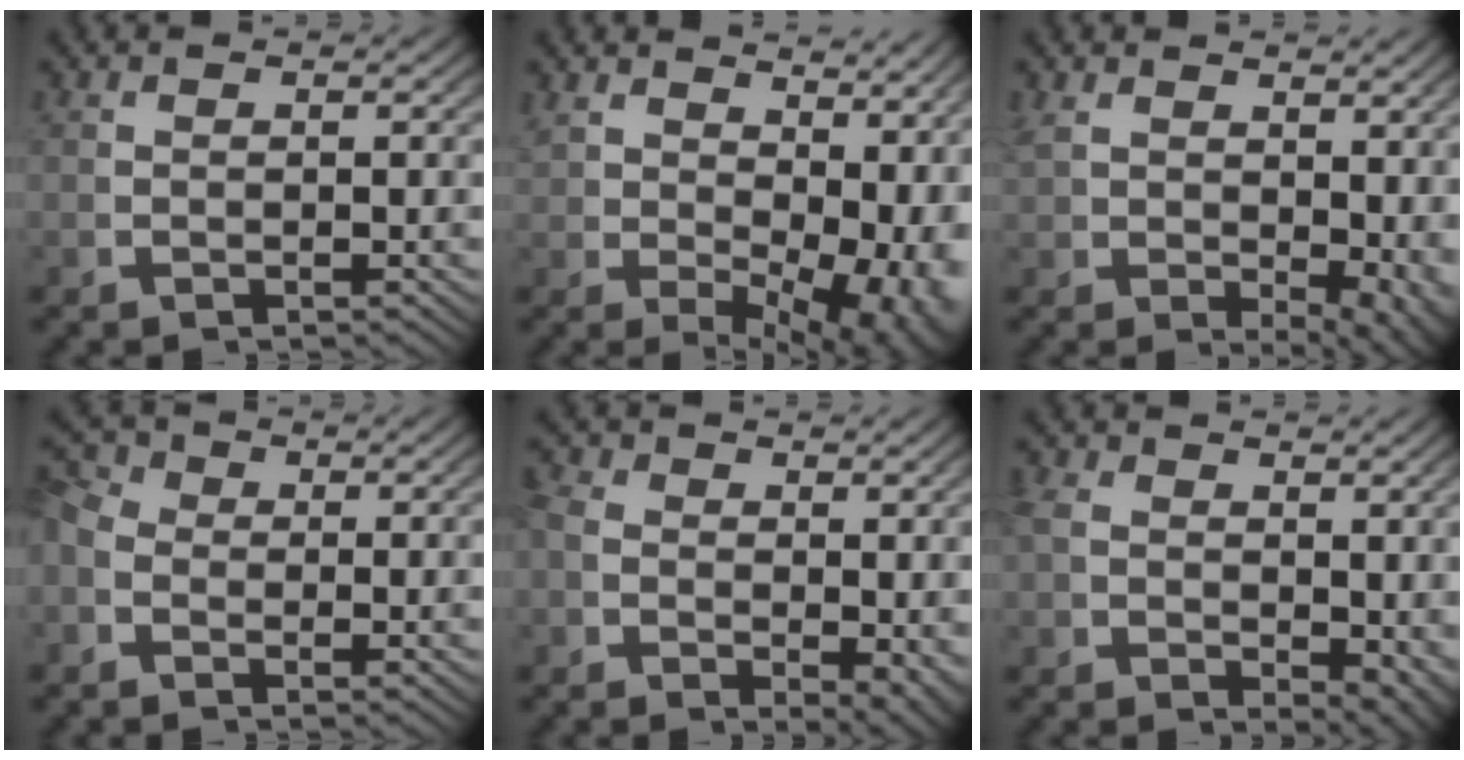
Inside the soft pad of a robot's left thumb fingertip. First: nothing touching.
{"total": 7.9, "force": [1.0, 4.4, 6.5], "torque": [-0.100, -0.035, 0.046]}
{"total": 3.8, "force": [1.3, 1.9, 3.0], "torque": [-0.037, -0.017, 0.040]}
{"total": 3.3, "force": [-0.1, 2.7, 1.8], "torque": [-0.045, -0.011, -0.006]}
{"total": 4.6, "force": [0.4, 3.3, 3.3], "torque": [-0.052, -0.025, 0.013]}
{"total": 4.3, "force": [0.7, 2.9, 3.1], "torque": [-0.050, -0.024, 0.026]}